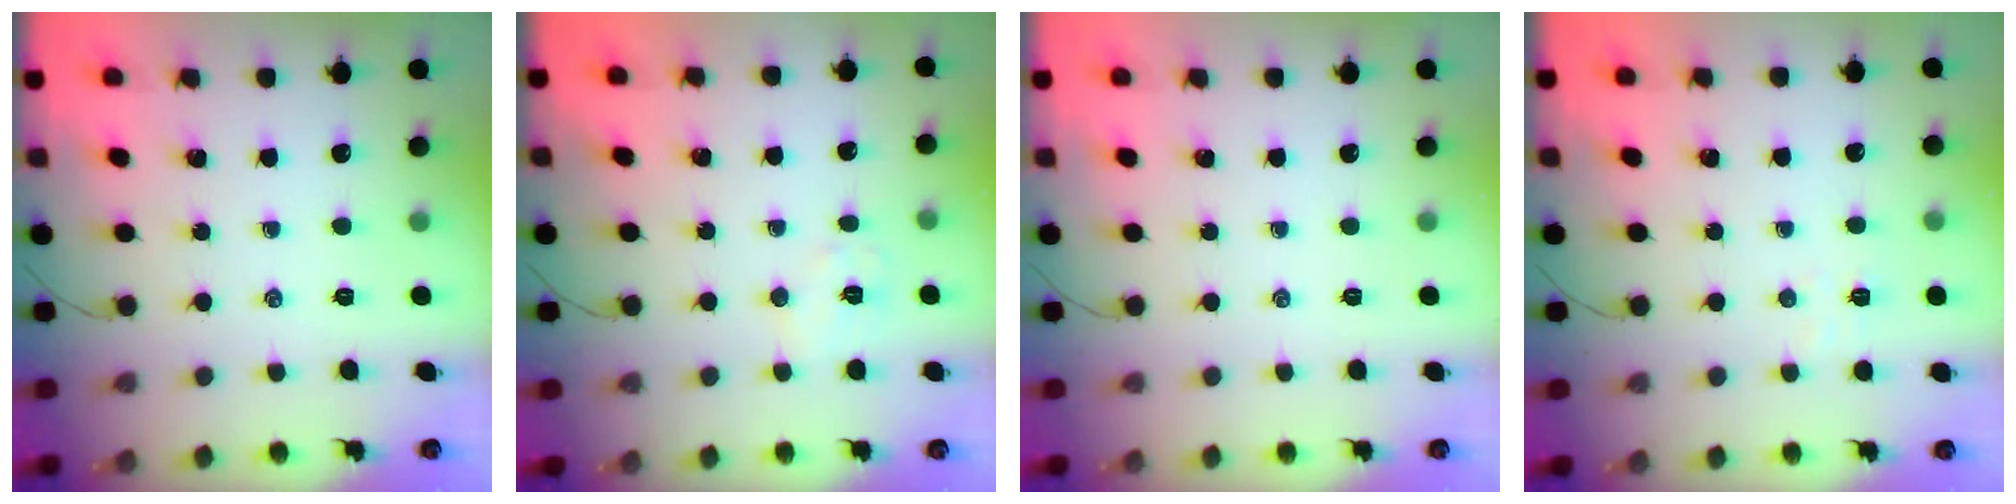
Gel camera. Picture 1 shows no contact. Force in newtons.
{"total": 6.2, "press": 6.1, "slide": 0.9}
{"total": 0.0}
{"total": 4.0, "press": 3.9, "slide": 0.9}